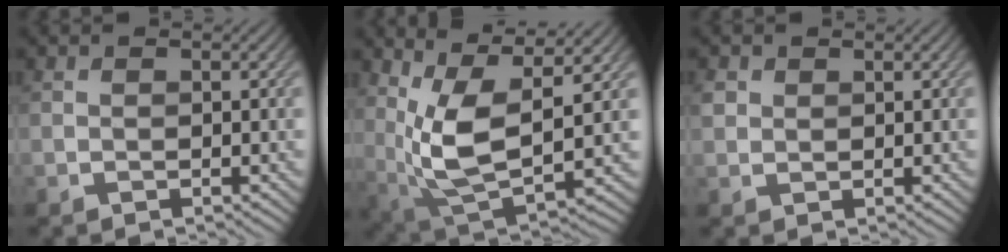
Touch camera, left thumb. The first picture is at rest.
{"total": 9.7, "force": [2.8, 3.5, 8.6], "torque": [-0.205, -0.003, 0.060]}
{"total": 1.4, "force": [0.9, 1.1, 0.3], "torque": [-0.010, 0.002, 0.015]}